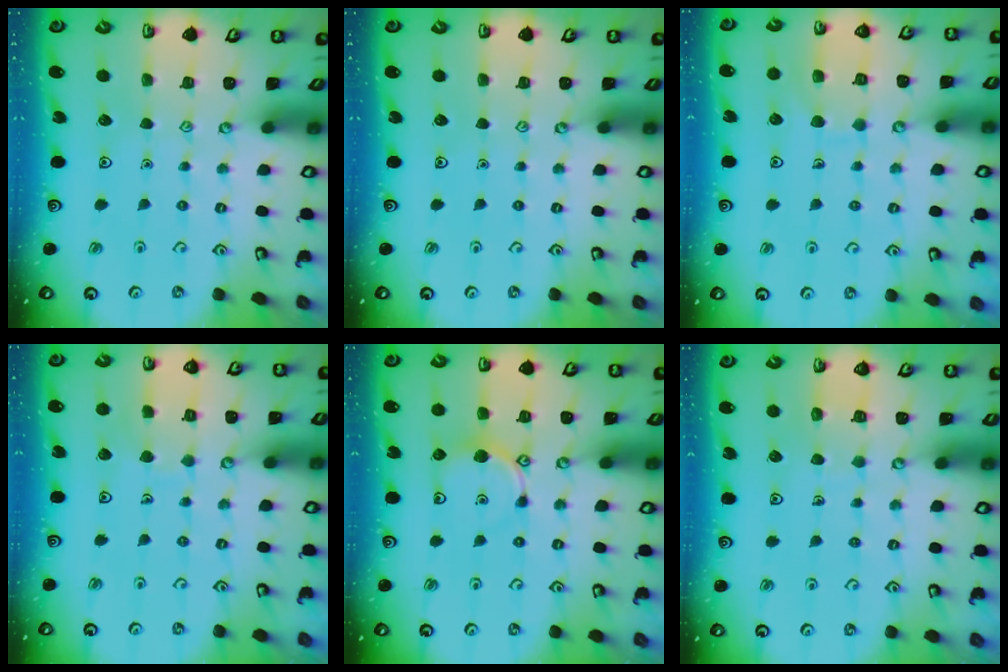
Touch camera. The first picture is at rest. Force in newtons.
{"total": 0.0}
{"total": 7.8, "press": 7.7, "slide": 0.6}
{"total": 5.1, "press": 5.1, "slide": 0.3}
{"total": 7.0, "press": 6.9, "slide": 0.8}
{"total": 5.6, "press": 5.6, "slide": 0.4}